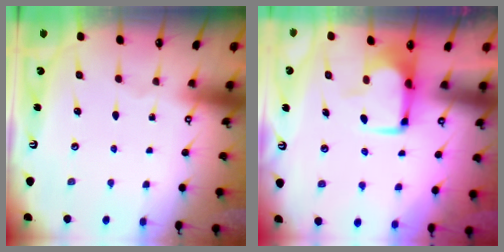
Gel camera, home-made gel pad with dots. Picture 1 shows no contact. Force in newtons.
{"total": 1.5, "press": 1.5, "slide": 0.5}